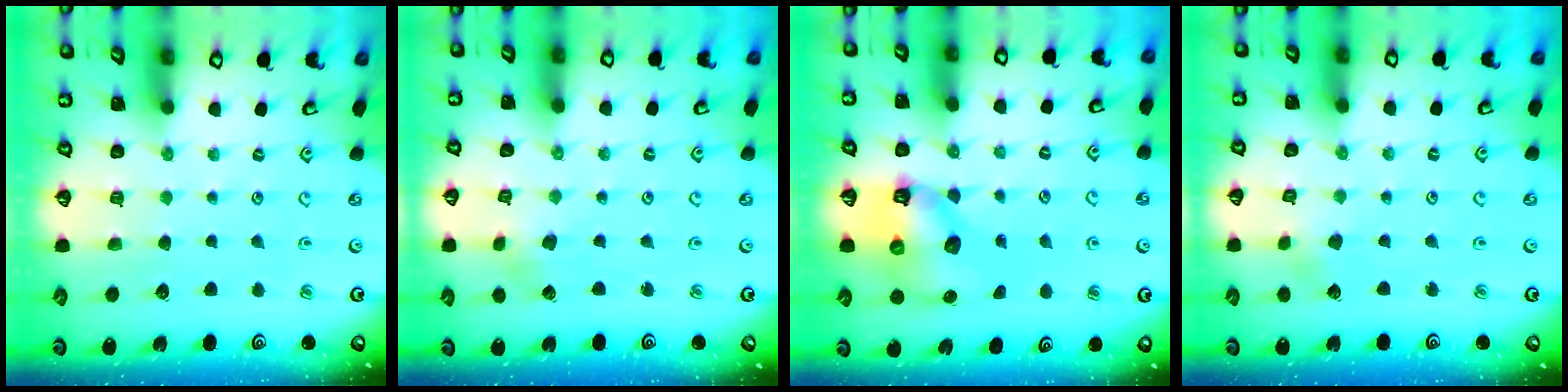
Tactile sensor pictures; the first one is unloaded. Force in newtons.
{"total": 2.3, "press": 2.3, "slide": 0.3}
{"total": 10.7, "press": 10.6, "slide": 1.5}
{"total": 2.3, "press": 2.3, "slide": 0.1}